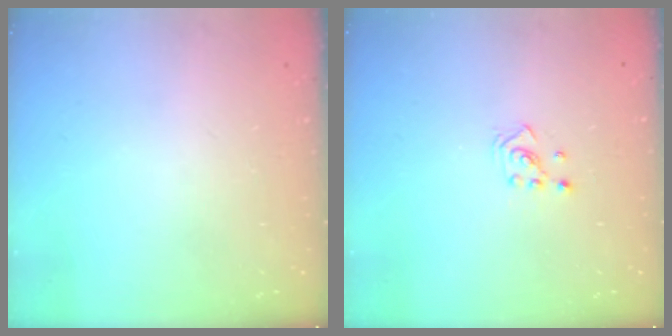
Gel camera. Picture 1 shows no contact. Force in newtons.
{"total": 2.1, "press": 2.1, "slide": 0.3}